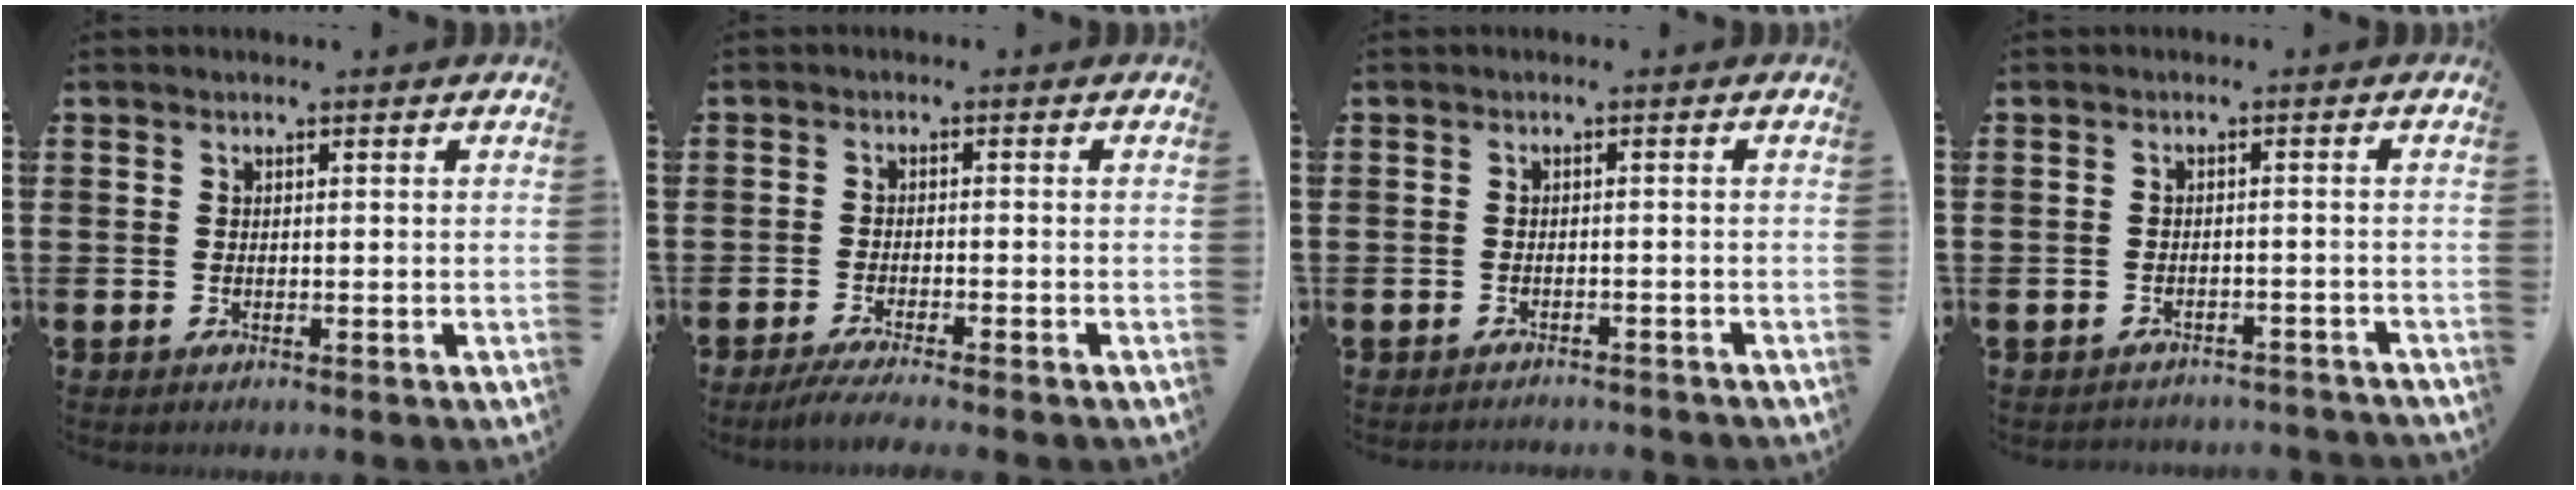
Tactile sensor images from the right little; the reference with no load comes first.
{"total": 2.4, "force": [-1.9, -0.1, 1.5], "torque": [-0.022, -0.001, -0.034]}
{"total": 1.1, "force": [-1.1, -0.1, -0.1], "torque": [-0.001, 0.002, -0.023]}
{"total": 1.5, "force": [-1.5, 0.0, -0.2], "torque": [-0.003, 0.003, -0.034]}